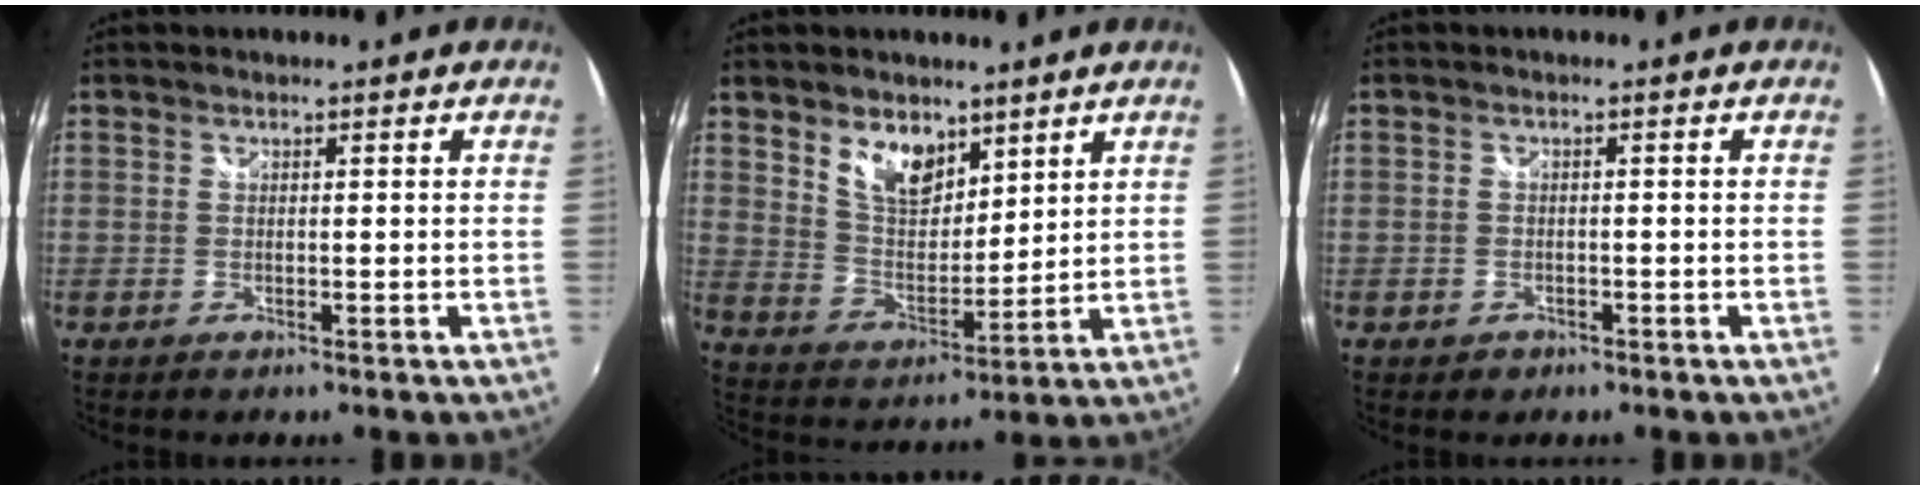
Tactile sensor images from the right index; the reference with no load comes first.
{"total": 9.2, "force": [5.8, 5.1, 5.0], "torque": [-0.083, 0.003, 0.114]}
{"total": 2.0, "force": [-1.1, 1.6, 0.5], "torque": [-0.013, -0.002, -0.016]}